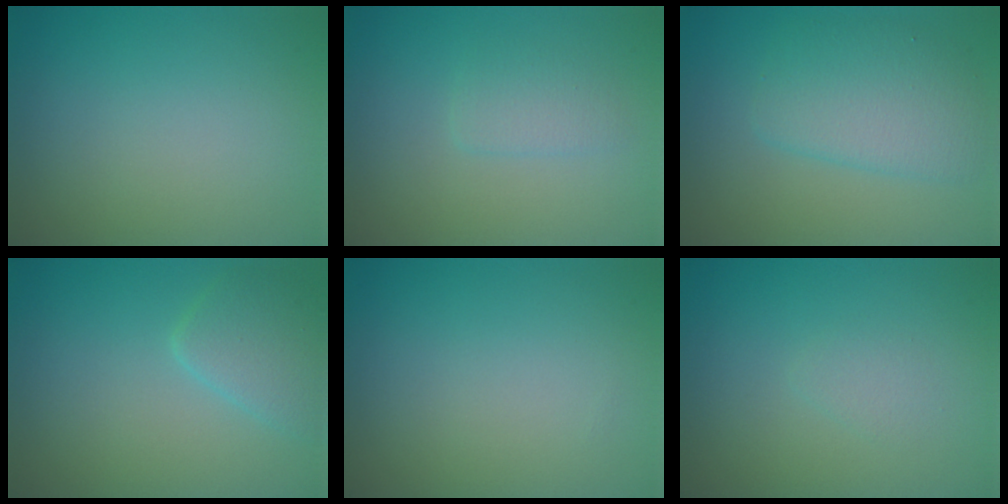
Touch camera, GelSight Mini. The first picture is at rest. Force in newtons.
{"total": 1.6, "press": 1.6, "slide": 0.0}
{"total": 4.5, "press": 4.5, "slide": 0.0}
{"total": 2.8, "press": 2.8, "slide": 0.1}
{"total": 0.0}
{"total": 0.9, "press": 0.9, "slide": 0.1}